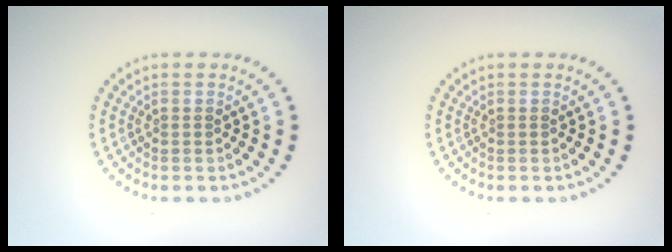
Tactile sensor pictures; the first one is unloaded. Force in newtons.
{"total": 0.0}